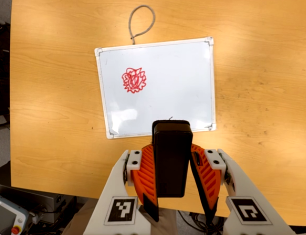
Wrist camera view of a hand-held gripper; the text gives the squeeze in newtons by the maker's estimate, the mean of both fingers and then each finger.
{"total": 5.2, "left": 4.7, "right": 5.8}